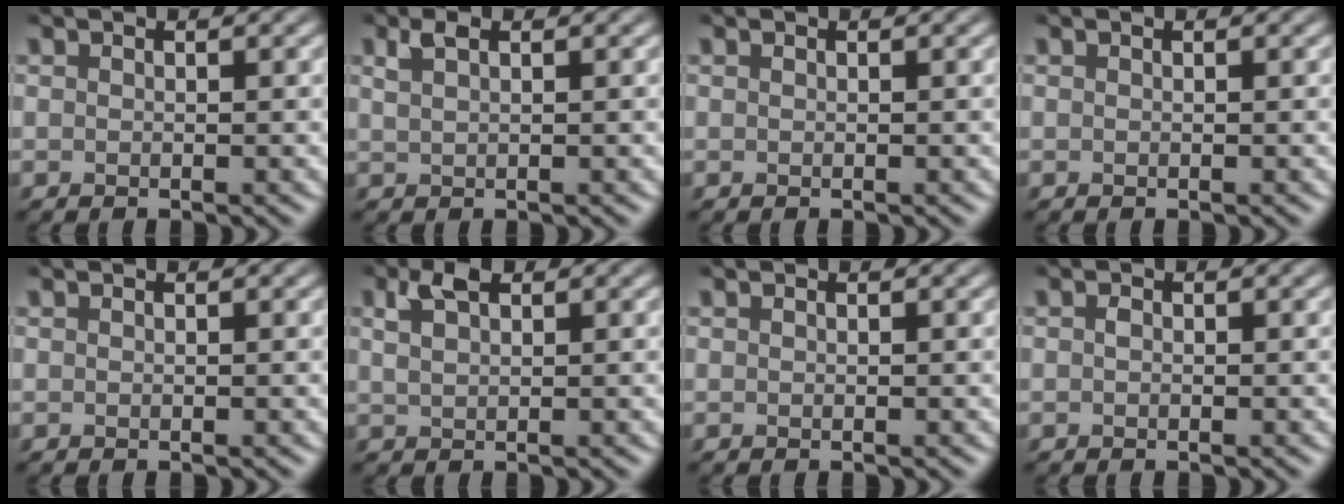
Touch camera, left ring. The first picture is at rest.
{"total": 1.5, "force": [1.0, 0.5, 1.1], "torque": [-0.021, 0.004, 0.019]}
{"total": 0.0}
{"total": 0.0}
{"total": 0.0}
{"total": 2.5, "force": [1.4, 1.2, 1.7], "torque": [-0.034, 0.004, 0.027]}
{"total": 0.0}
{"total": 0.5, "force": [0.0, 0.4, 0.4], "torque": [-0.007, -0.001, -0.002]}